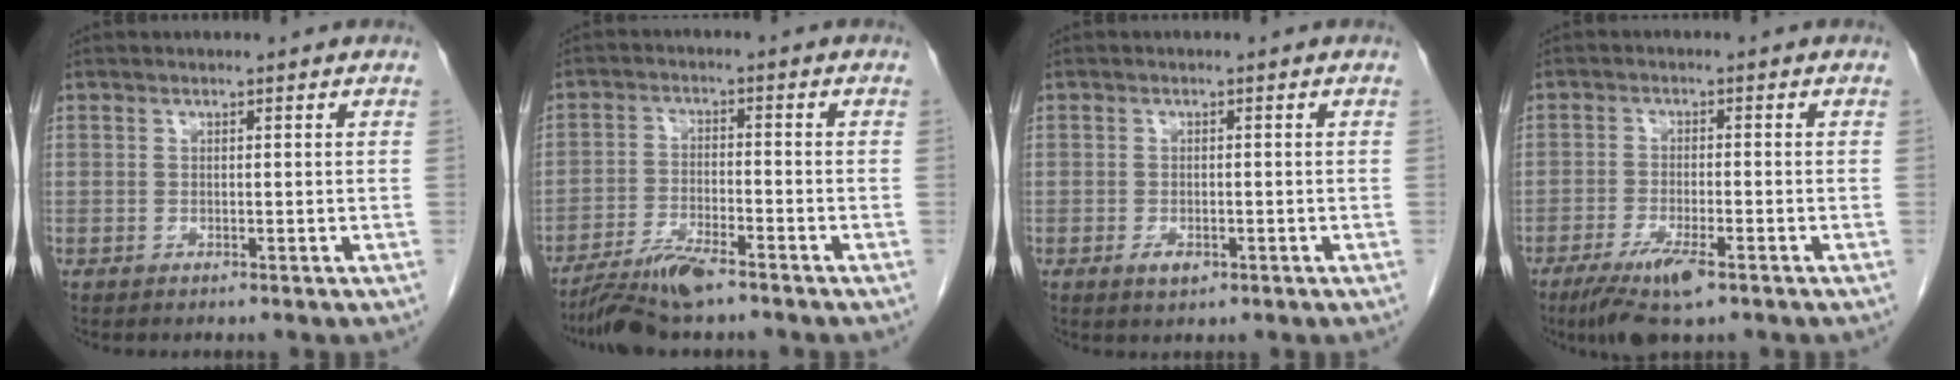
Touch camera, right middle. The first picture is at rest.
{"total": 7.5, "force": [-5.9, 0.9, 4.4], "torque": [-0.083, -0.021, -0.109]}
{"total": 2.0, "force": [-1.0, 0.9, 1.5], "torque": [-0.028, -0.001, -0.011]}
{"total": 6.9, "force": [-4.3, 1.1, 5.3], "torque": [-0.101, -0.016, -0.072]}